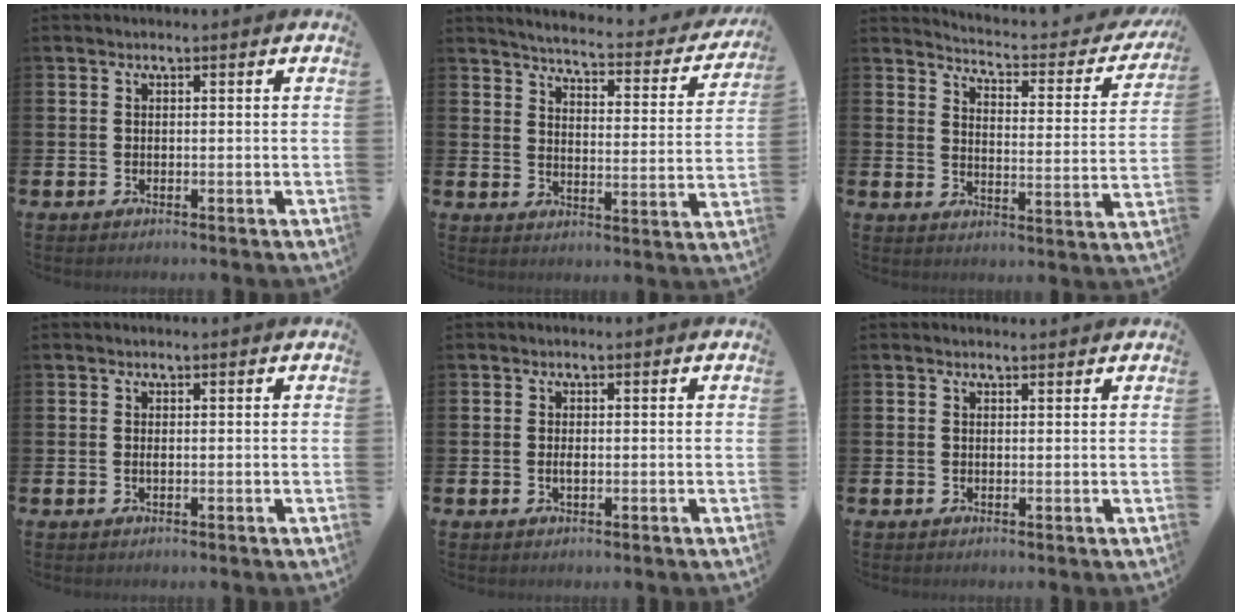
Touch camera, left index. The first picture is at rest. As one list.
[{"total": 4.1, "force": [3.9, 0.4, 1.2], "torque": [-0.043, -0.037, 0.058]}, {"total": 3.7, "force": [3.4, 0.8, 1.2], "torque": [-0.043, -0.034, 0.049]}, {"total": 0.0}, {"total": 0.9, "force": [-0.1, 0.3, 0.8], "torque": [-0.016, 0.001, -0.003]}, {"total": 0.8, "force": [0.8, 0.2, 0.1], "torque": [0.006, -0.001, 0.013]}]